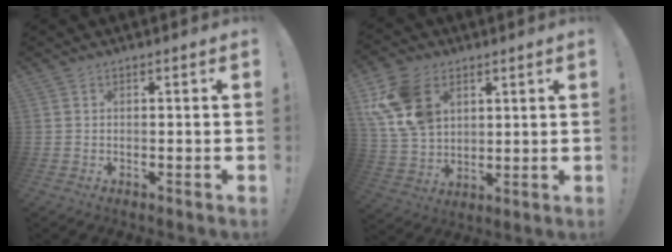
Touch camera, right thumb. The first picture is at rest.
{"total": 16.0, "force": [6.9, 11.2, 9.0], "torque": [-0.177, -0.027, 0.138]}